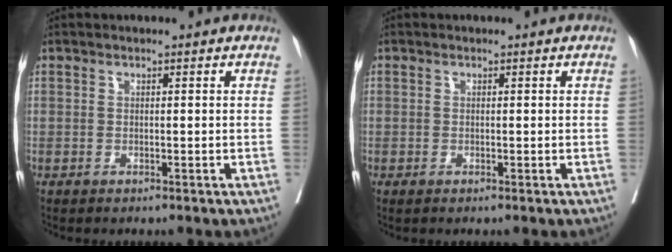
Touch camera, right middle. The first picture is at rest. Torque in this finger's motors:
{"motor_torque": [0.56, -0.65, 0.32, 0.04]}